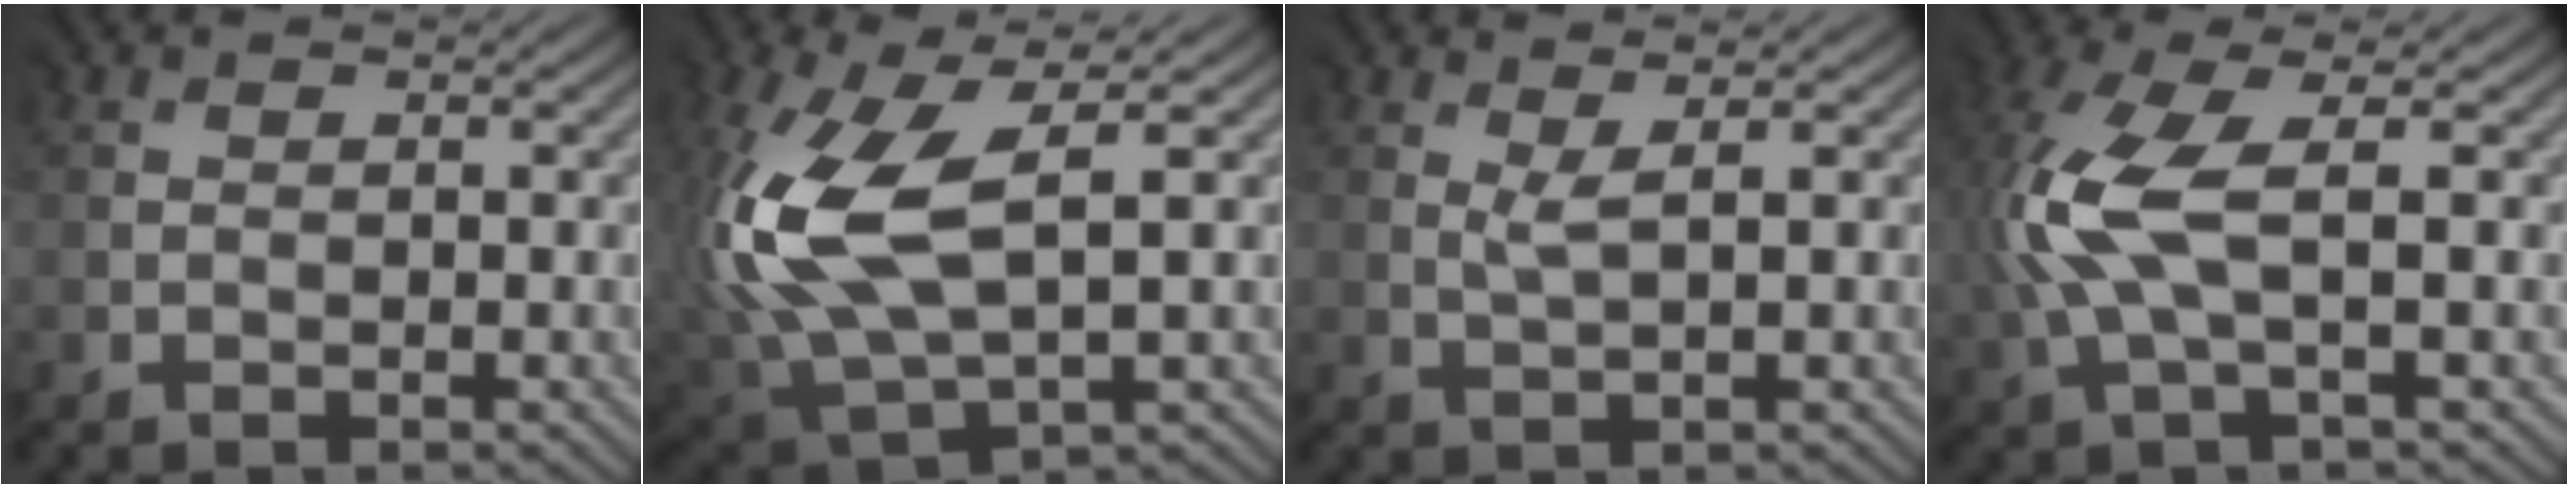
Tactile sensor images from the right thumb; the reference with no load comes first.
{"total": 11.4, "force": [2.7, 6.0, 9.3], "torque": [-0.240, 0.004, 0.057]}
{"total": 1.7, "force": [1.6, -0.4, 0.1], "torque": [-0.003, 0.002, 0.033]}
{"total": 6.8, "force": [1.4, 2.0, 6.3], "torque": [-0.157, 0.018, 0.021]}